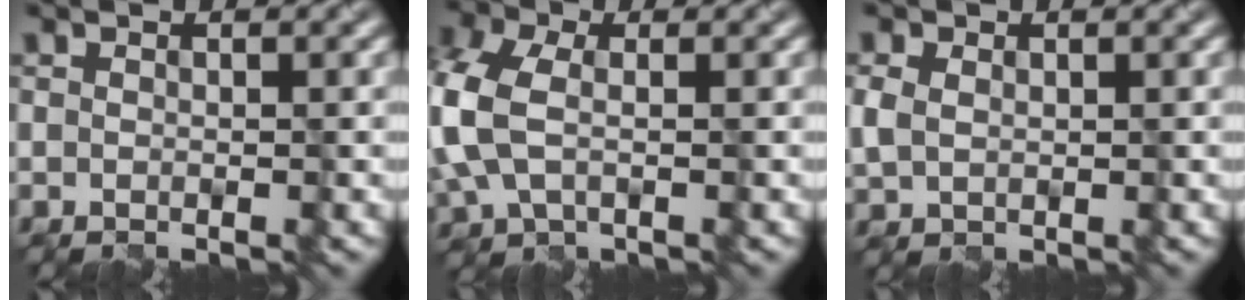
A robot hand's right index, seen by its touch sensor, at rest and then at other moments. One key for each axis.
{"total": 5.5, "fx": 0.3, "fy": 3.7, "fz": 4.1, "tx": -0.151, "ty": 0.012, "tz": 0.007}
{"total": 1.0, "fx": 0.5, "fy": 0.9, "fz": 0.2, "tx": -0.027, "ty": 0.006, "tz": 0.018}